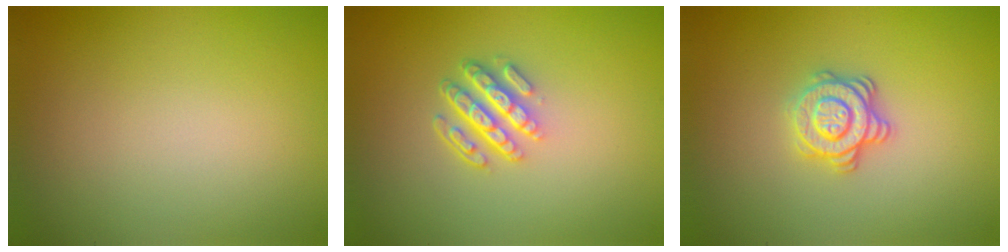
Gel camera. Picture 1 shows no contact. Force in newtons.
{"total": 4.3, "press": 3.1, "slide": 3.0}
{"total": 3.3, "press": 3.0, "slide": 1.4}